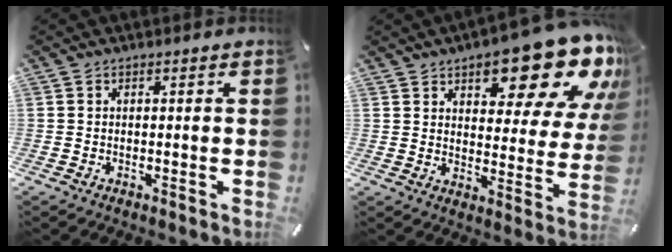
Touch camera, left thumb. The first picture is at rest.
{"total": 18.8, "force": [12.5, 7.8, 11.6], "torque": [-0.137, -0.092, 0.202]}